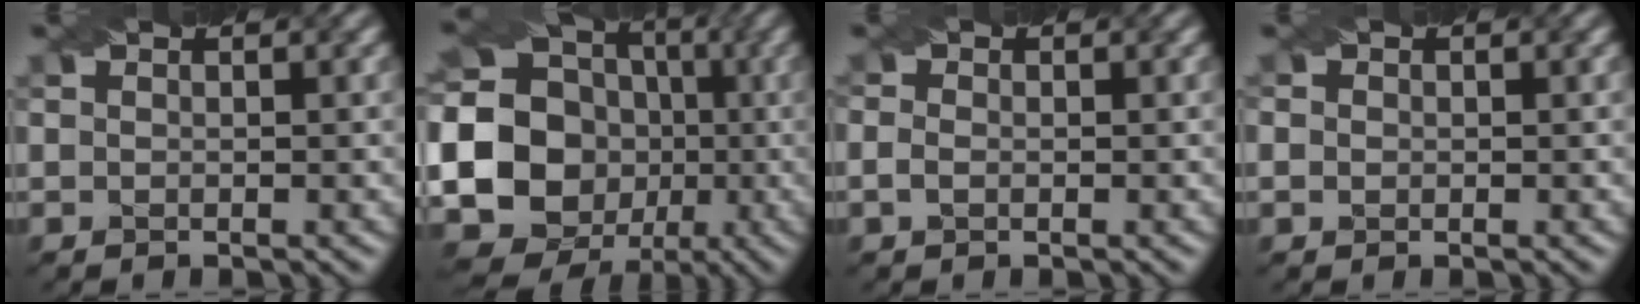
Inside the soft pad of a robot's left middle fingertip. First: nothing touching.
{"total": 22.7, "force": [-2.8, 21.1, 7.8], "torque": [-0.163, -0.001, -0.100]}
{"total": 1.2, "force": [-0.5, 0.8, 0.6], "torque": [-0.015, -0.002, -0.013]}
{"total": 1.3, "force": [0.3, 1.2, 0.5], "torque": [-0.004, 0.010, -0.002]}